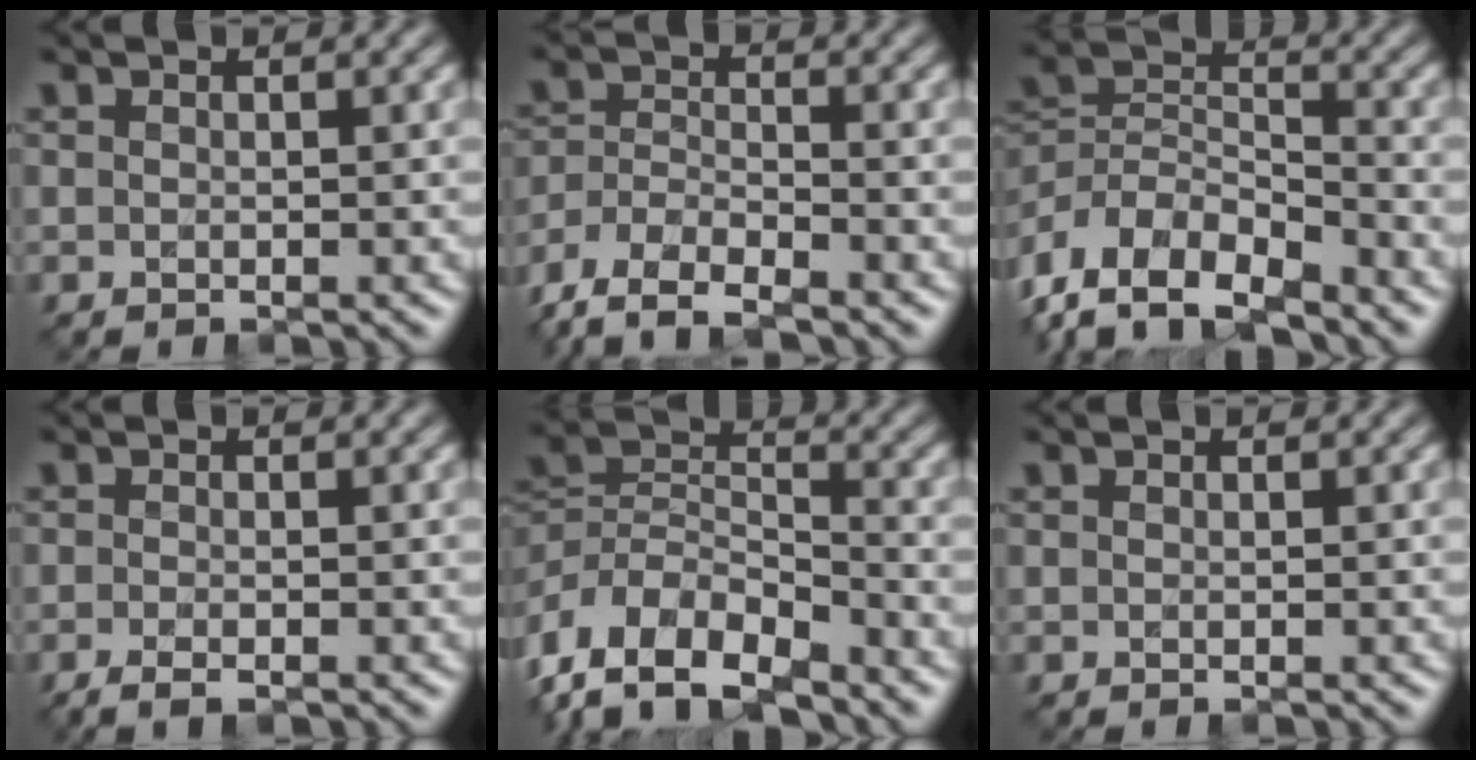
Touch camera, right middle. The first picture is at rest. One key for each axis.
{"total": 6.0, "fx": -5.0, "fy": 1.8, "fz": 2.9, "tx": -0.059, "ty": -0.007, "tz": -0.102}
{"total": 8.9, "fx": -6.5, "fy": 4.1, "fz": 4.6, "tx": -0.085, "ty": 0.001, "tz": -0.118}
{"total": 1.7, "fx": -0.9, "fy": 0.4, "fz": 1.3, "tx": -0.025, "ty": -0.004, "tz": -0.019}
{"total": 9.7, "fx": -6.6, "fy": 4.8, "fz": 5.3, "tx": -0.101, "ty": 0.002, "tz": -0.115}
{"total": 0.0}